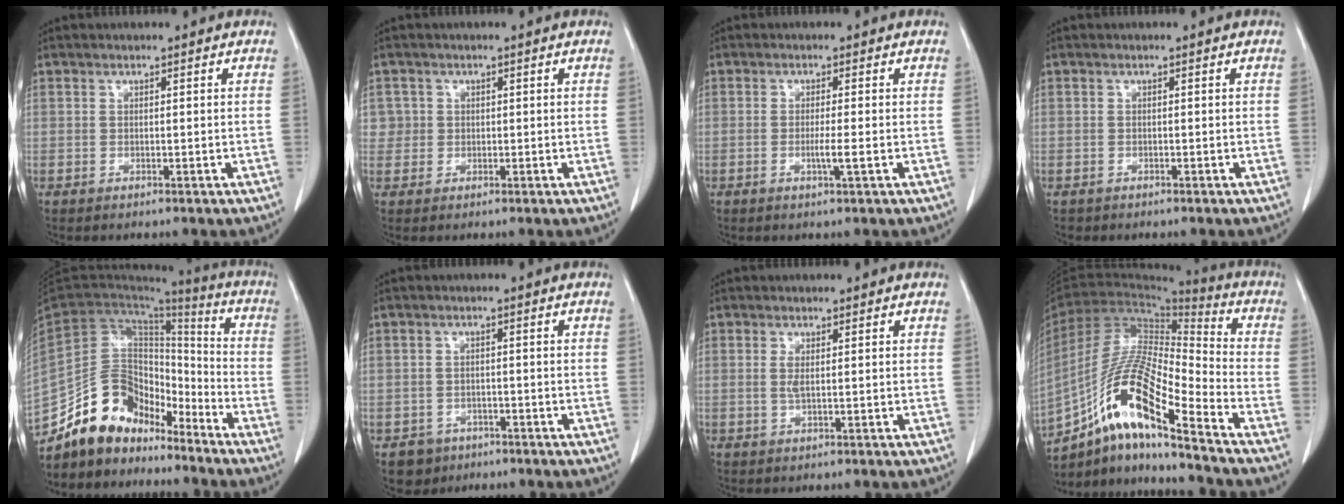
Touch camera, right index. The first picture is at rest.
{"total": 2.3, "force": [0.6, 2.2, -0.2], "torque": [0.025, 0.008, 0.007]}
{"total": 2.2, "force": [-0.5, -0.3, 2.1], "torque": [-0.039, -0.003, -0.007]}
{"total": 0.6, "force": [-0.5, 0.4, -0.1], "torque": [-0.012, 0.002, -0.011]}
{"total": 15.0, "force": [-12.3, 6.9, 5.0], "torque": [-0.088, 0.054, -0.224]}
{"total": 3.7, "force": [-2.2, 3.0, 0.1], "torque": [-0.002, 0.011, -0.033]}
{"total": 1.2, "force": [0.3, 0.2, 1.2], "torque": [-0.028, 0.000, 0.006]}
{"total": 16.2, "force": [-10.3, 1.8, 12.4], "torque": [-0.246, 0.000, -0.185]}